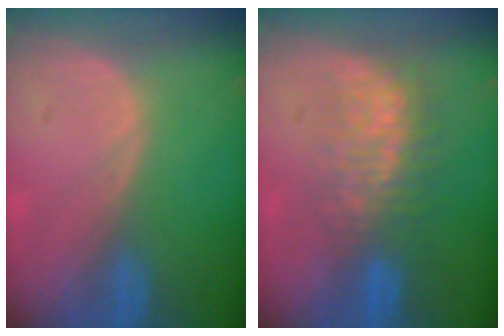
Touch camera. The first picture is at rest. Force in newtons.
{"total": 7.9, "press": 7.4, "slide": 2.6}